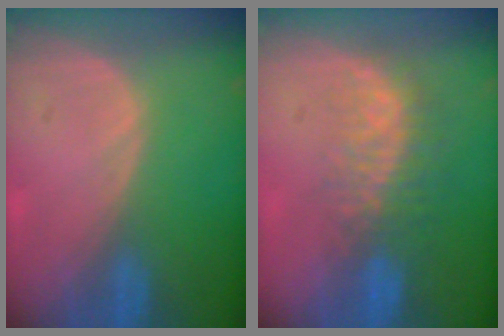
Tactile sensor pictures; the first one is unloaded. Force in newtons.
{"total": 8.3, "press": 7.0, "slide": 4.4}